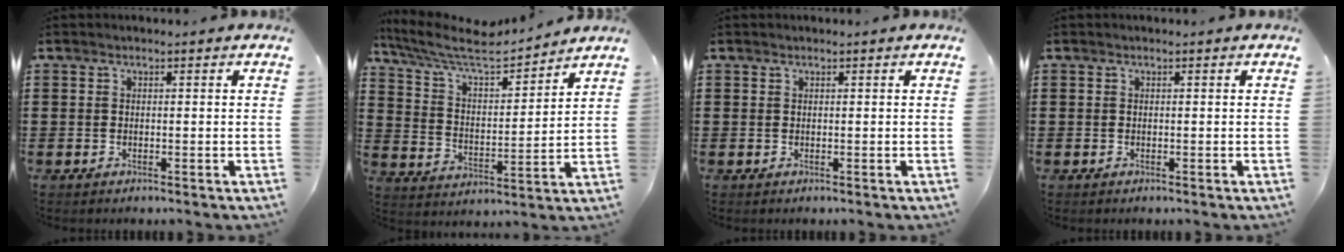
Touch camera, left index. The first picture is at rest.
{"total": 8.7, "force": [7.6, 1.5, 3.9], "torque": [-0.107, -0.040, 0.131]}
{"total": 0.0}
{"total": 0.0}